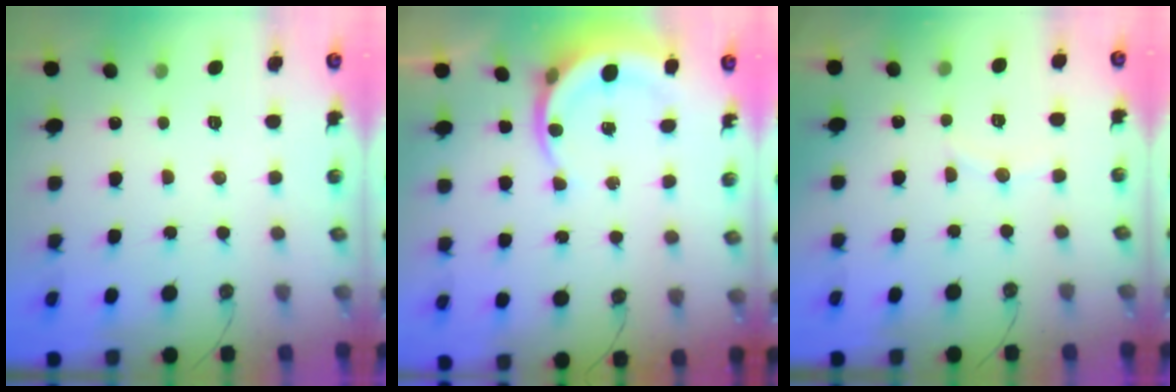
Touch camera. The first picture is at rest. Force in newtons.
{"total": 5.5, "press": 5.4, "slide": 0.5}
{"total": 3.6, "press": 3.5, "slide": 0.7}